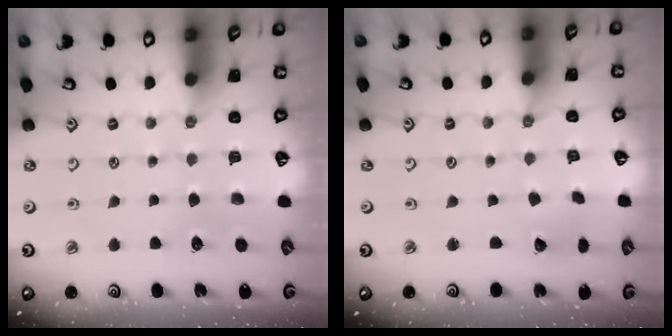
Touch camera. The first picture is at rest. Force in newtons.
{"total": 2.5, "press": 2.4, "slide": 0.3}